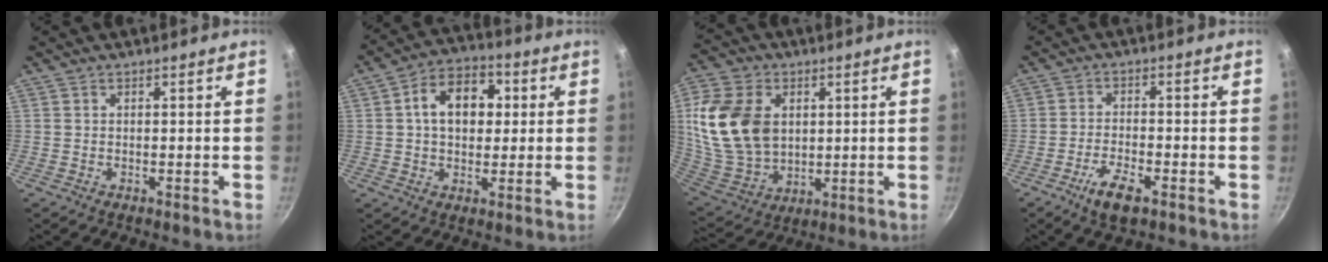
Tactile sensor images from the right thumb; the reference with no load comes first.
{"total": 11.6, "force": [2.0, 8.2, 8.0], "torque": [-0.087, 0.017, 0.018]}
{"total": 19.0, "force": [3.5, 13.6, 12.8], "torque": [-0.237, -0.012, 0.080]}
{"total": 6.5, "force": [-3.5, 2.3, 4.9], "torque": [-0.091, 0.014, -0.066]}